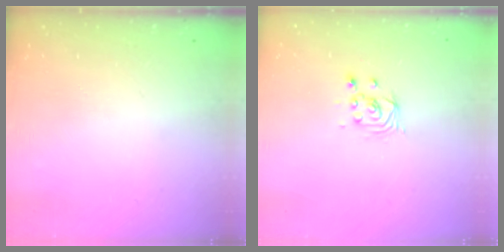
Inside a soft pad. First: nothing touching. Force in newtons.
{"total": 2.6, "press": 2.6, "slide": 0.1}